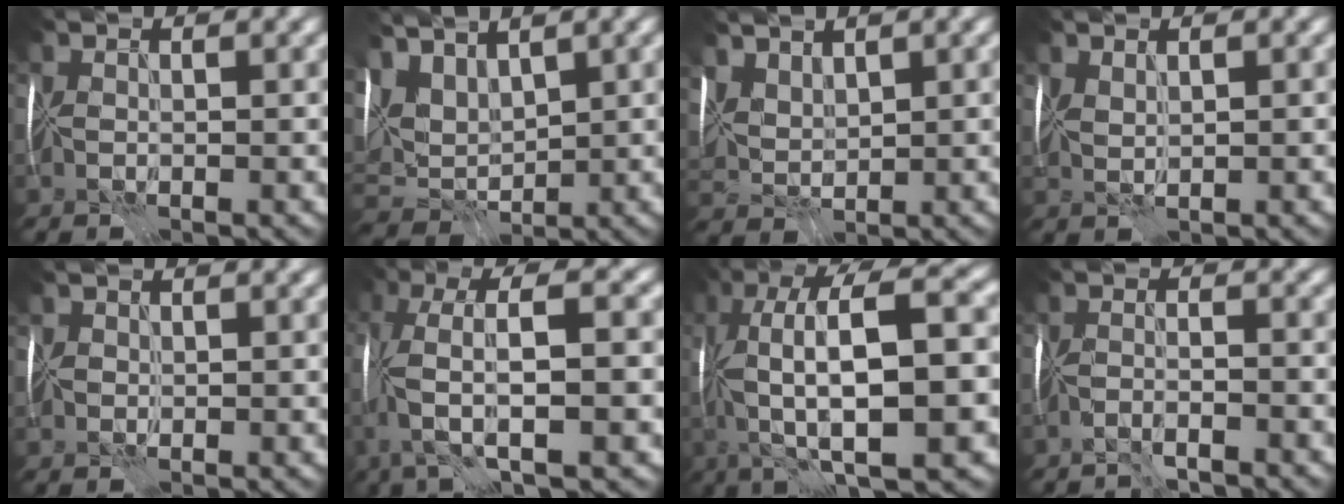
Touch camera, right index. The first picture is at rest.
{"total": 7.3, "force": [5.0, 3.6, 4.0], "torque": [-0.106, 0.026, 0.091]}
{"total": 5.1, "force": [3.7, 2.5, 2.4], "torque": [-0.066, 0.011, 0.081]}
{"total": 0.8, "force": [0.7, -0.4, 0.2], "torque": [-0.008, 0.000, 0.020]}
{"total": 1.3, "force": [0.8, 1.0, 0.3], "torque": [0.002, 0.014, 0.004]}
{"total": 7.7, "force": [-0.4, 1.7, 7.5], "torque": [-0.144, 0.024, -0.012]}
{"total": 12.1, "force": [0.4, 3.1, 11.7], "torque": [-0.209, 0.023, 0.006]}
{"total": 2.6, "force": [-2.4, -0.7, 0.4], "torque": [-0.005, 0.005, -0.045]}